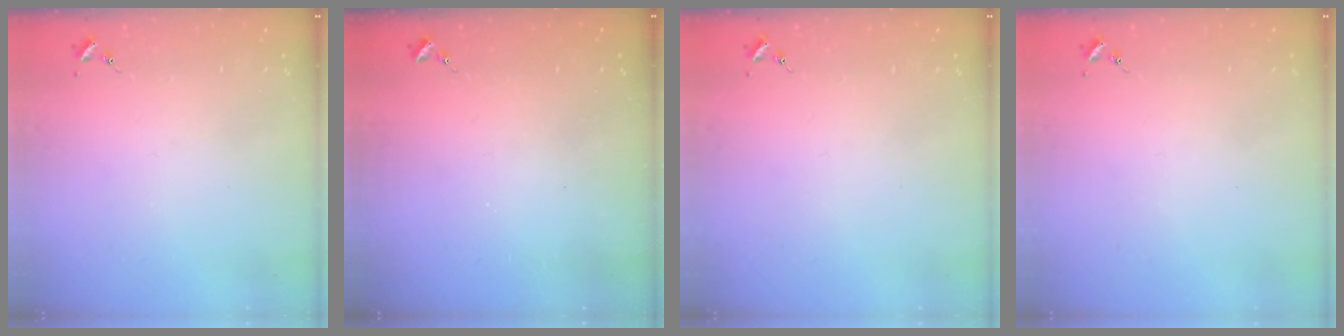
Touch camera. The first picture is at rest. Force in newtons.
{"total": 0.0}
{"total": 0.0}
{"total": 0.0}